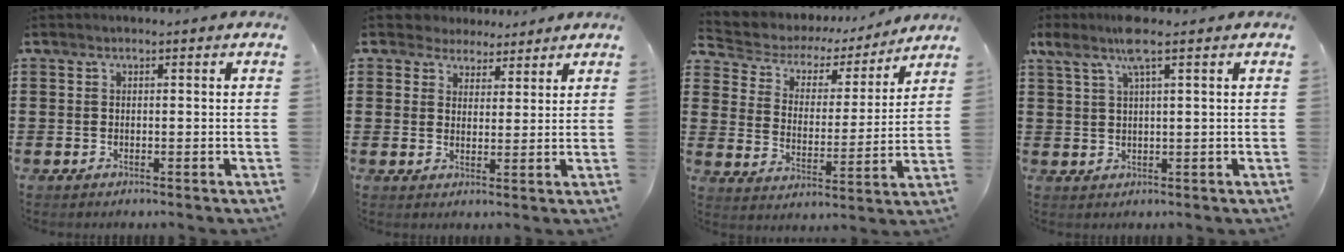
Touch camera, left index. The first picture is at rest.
{"total": 3.8, "force": [3.3, 2.0, -0.1], "torque": [-0.016, 0.003, 0.063]}
{"total": 4.4, "force": [3.6, 2.2, 1.2], "torque": [-0.048, -0.025, 0.052]}
{"total": 5.6, "force": [3.1, 0.7, 4.6], "torque": [-0.099, 0.006, 0.053]}